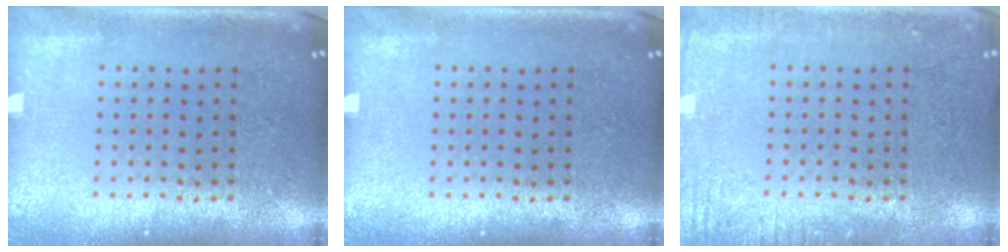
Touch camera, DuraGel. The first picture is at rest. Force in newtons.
{"total": 0.0}
{"total": 2.0, "press": 1.9, "slide": 0.2}